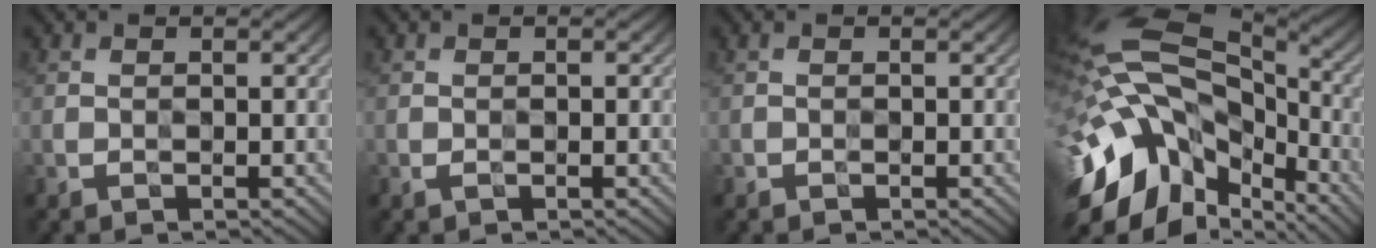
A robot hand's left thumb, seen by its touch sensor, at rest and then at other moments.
{"total": 0.6, "force": [-0.4, 0.2, 0.3], "torque": [-0.010, -0.001, -0.010]}
{"total": 0.0}
{"total": 19.0, "force": [-5.2, 10.8, 14.8], "torque": [-0.316, -0.014, -0.077]}